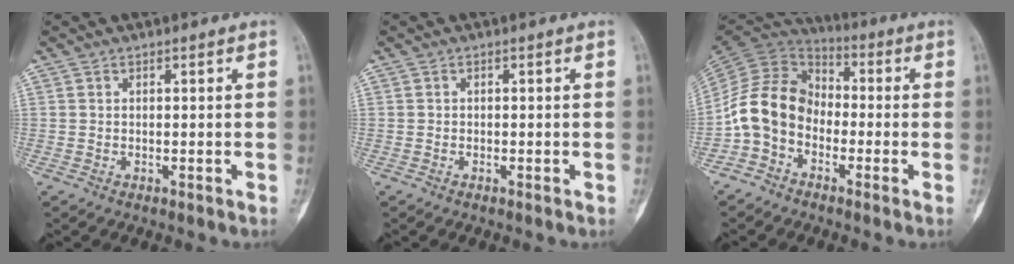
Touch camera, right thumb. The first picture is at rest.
{"total": 0.0}
{"total": 12.0, "force": [-3.7, 9.4, 6.6], "torque": [-0.117, 0.059, -0.087]}